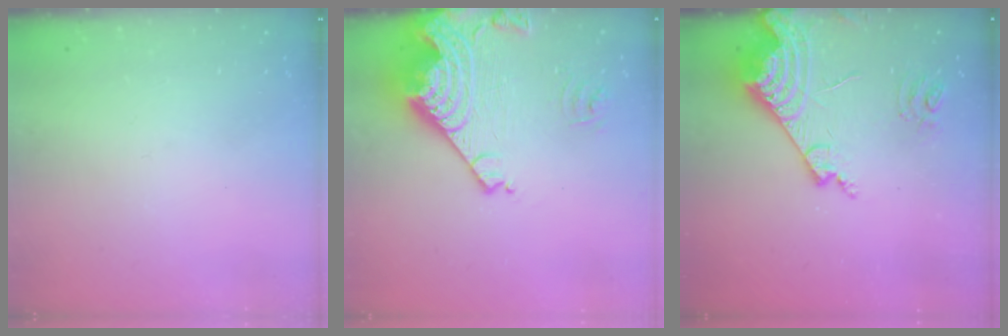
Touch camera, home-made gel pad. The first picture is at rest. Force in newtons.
{"total": 22.2, "press": 22.0, "slide": 2.9}
{"total": 15.9, "press": 15.8, "slide": 1.9}